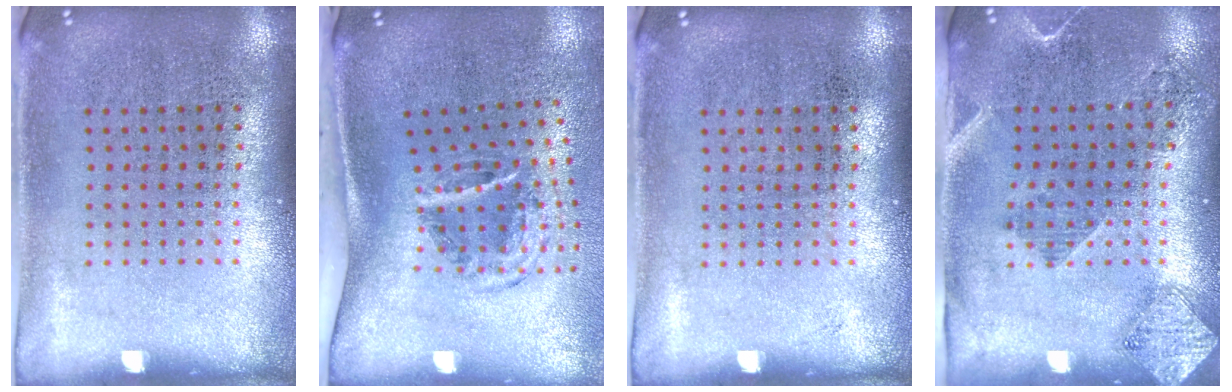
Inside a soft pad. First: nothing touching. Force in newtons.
{"total": 2.0, "press": 1.2, "slide": 1.6}
{"total": 0.0}
{"total": 1.7, "press": 1.4, "slide": 1.0}